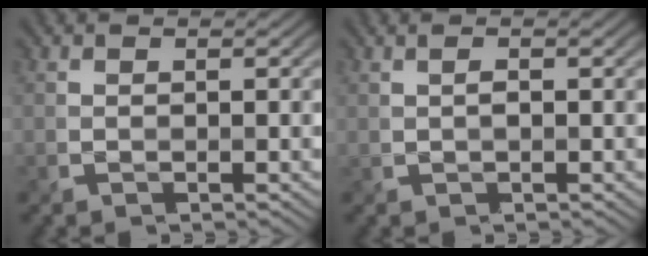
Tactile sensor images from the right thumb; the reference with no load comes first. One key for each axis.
{"total": 1.5, "fx": 0.2, "fy": 0.4, "fz": 1.4, "tx": -0.028, "ty": 0.003, "tz": 0.004}